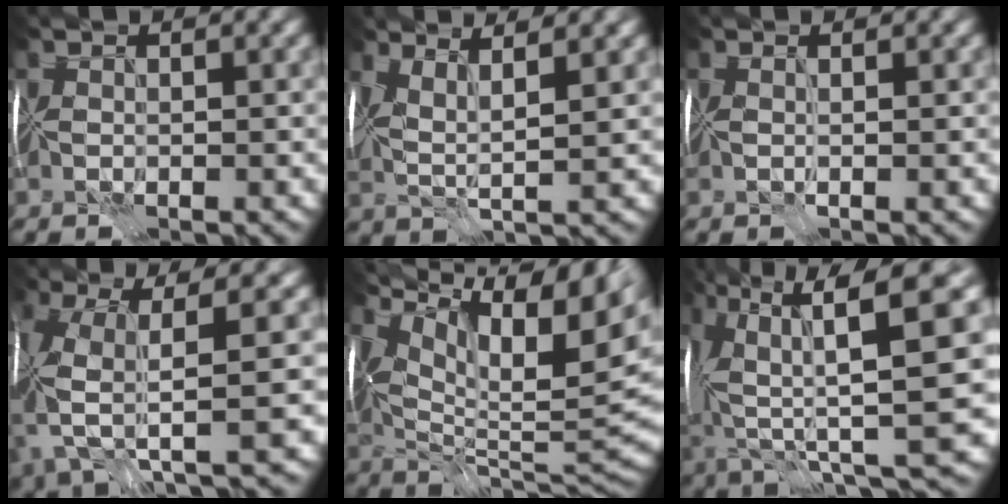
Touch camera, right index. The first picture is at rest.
{"total": 3.3, "force": [1.4, -0.1, 2.9], "torque": [-0.061, -0.003, 0.033]}
{"total": 0.9, "force": [-0.2, -0.9, 0.3], "torque": [-0.005, -0.003, -0.002]}
{"total": 8.3, "force": [-2.4, 2.3, 7.7], "torque": [-0.175, -0.024, -0.037]}
{"total": 14.5, "force": [5.8, 5.6, 12.0], "torque": [-0.209, 0.015, 0.119]}
{"total": 13.4, "force": [2.2, 3.8, 12.6], "torque": [-0.240, 0.002, 0.064]}